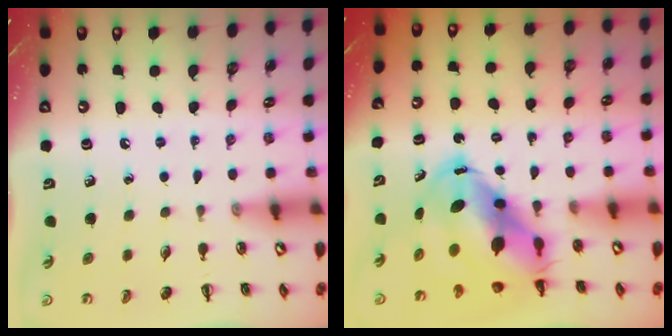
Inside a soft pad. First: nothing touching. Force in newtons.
{"total": 11.2, "press": 10.9, "slide": 2.8}